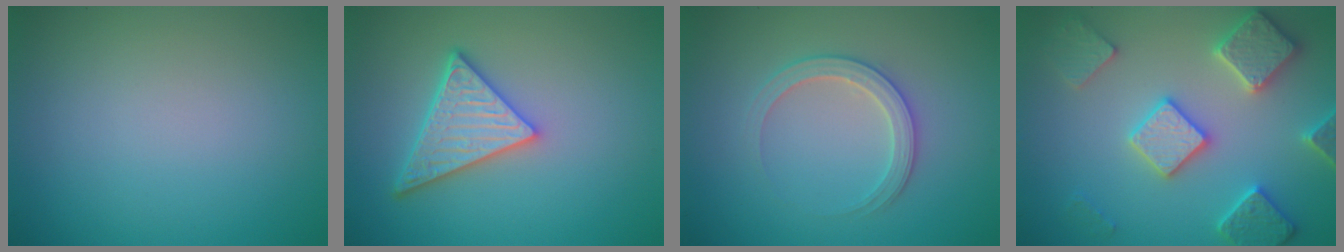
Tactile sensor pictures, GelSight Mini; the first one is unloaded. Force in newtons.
{"total": 4.7, "press": 4.2, "slide": 2.2}
{"total": 2.8, "press": 2.7, "slide": 0.4}
{"total": 5.7, "press": 5.6, "slide": 1.3}